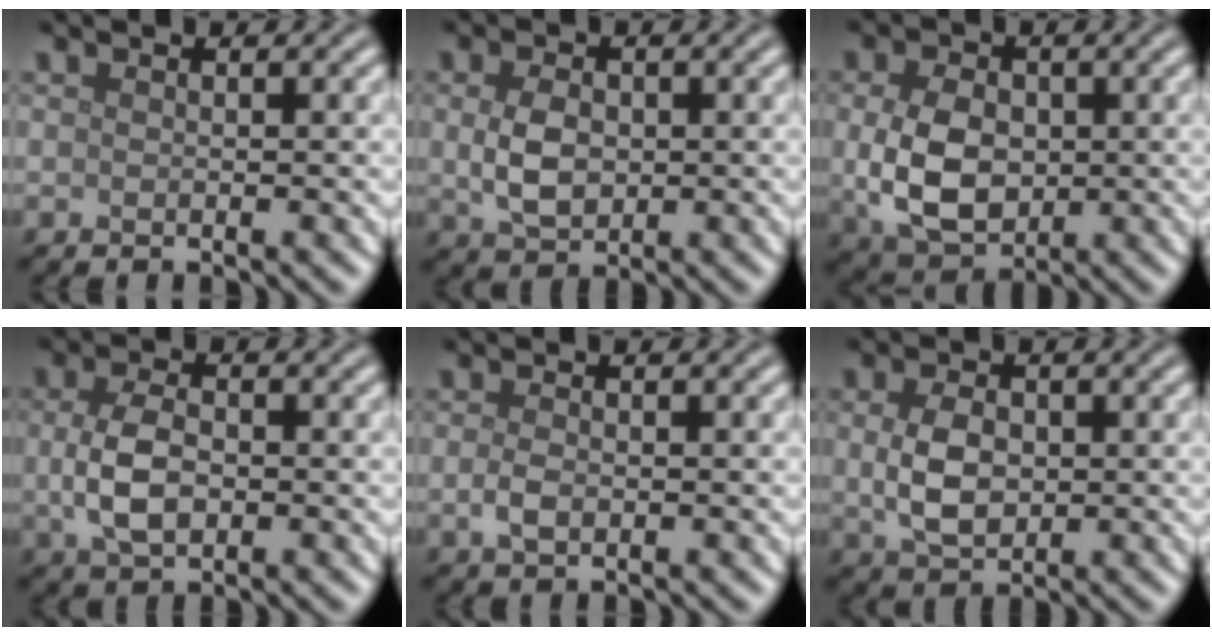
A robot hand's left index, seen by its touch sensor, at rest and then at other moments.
{"total": 3.7, "force": [0.1, 2.6, 2.6], "torque": [-0.056, -0.001, 0.000]}
{"total": 6.6, "force": [-0.3, 4.6, 4.7], "torque": [-0.100, -0.004, -0.005]}
{"total": 4.3, "force": [-0.3, 2.7, 3.4], "torque": [-0.075, -0.002, -0.005]}
{"total": 1.7, "force": [-0.3, 1.1, 1.3], "torque": [-0.030, 0.000, -0.006]}
{"total": 4.2, "force": [0.1, 2.8, 3.1], "torque": [-0.066, 0.000, 0.002]}